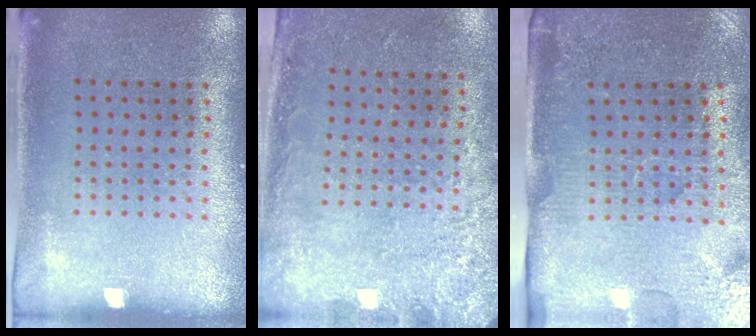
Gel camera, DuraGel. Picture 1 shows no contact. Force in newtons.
{"total": 2.8, "press": 1.9, "slide": 2.1}
{"total": 4.4, "press": 3.9, "slide": 2.2}